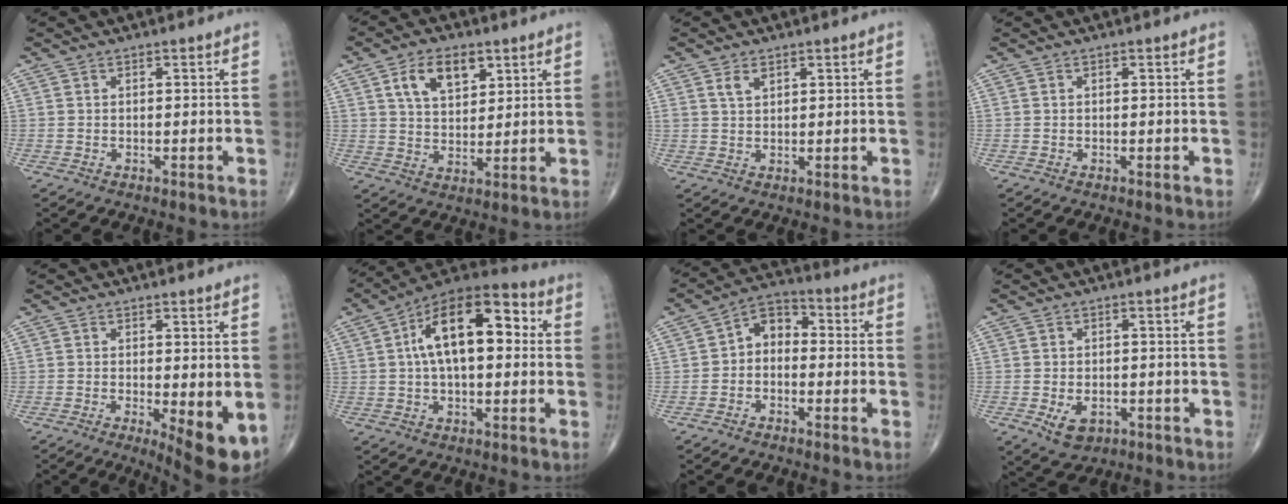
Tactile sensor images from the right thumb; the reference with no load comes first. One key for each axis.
{"total": 9.0, "fx": 4.3, "fy": 5.2, "fz": 6.0, "tx": -0.085, "ty": -0.017, "tz": 0.078}
{"total": 2.3, "fx": 1.4, "fy": 1.3, "fz": 1.4, "tx": -0.022, "ty": -0.005, "tz": 0.031}
{"total": 0.0}
{"total": 7.9, "fx": -1.4, "fy": 2.4, "fz": 7.4, "tx": -0.100, "ty": -0.020, "tz": -0.014}
{"total": 17.2, "fx": 2.9, "fy": 8.6, "fz": 14.6, "tx": -0.220, "ty": 0.036, "tz": 0.037}
{"total": 6.3, "fx": -0.6, "fy": 4.5, "fz": 4.3, "tx": -0.044, "ty": 0.030, "tz": -0.031}
{"total": 4.7, "fx": -1.6, "fy": 3.3, "fz": 3.0, "tx": -0.044, "ty": 0.002, "tz": -0.014}